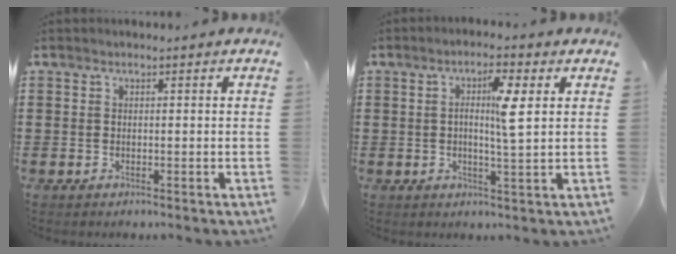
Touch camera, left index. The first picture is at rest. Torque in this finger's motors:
{"motor_torque": [0.33, -0.06, 0.47, 0.11]}